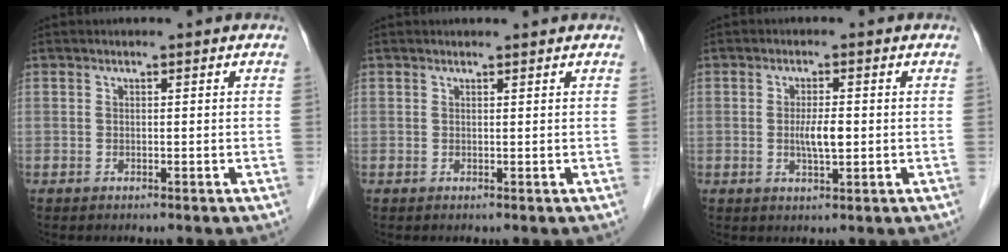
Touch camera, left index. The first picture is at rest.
{"total": 0.8, "force": [0.8, 0.0, 0.1], "torque": [-0.008, -0.001, 0.009]}
{"total": 3.5, "force": [-0.5, 0.7, 3.3], "torque": [-0.063, -0.007, -0.008]}